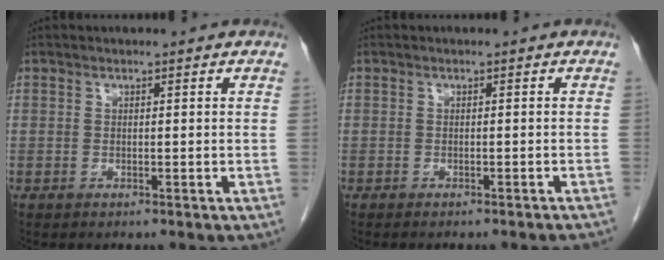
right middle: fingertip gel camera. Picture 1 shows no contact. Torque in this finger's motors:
{"motor_torque": [0.22, -0.20, 0.02, 0.01]}